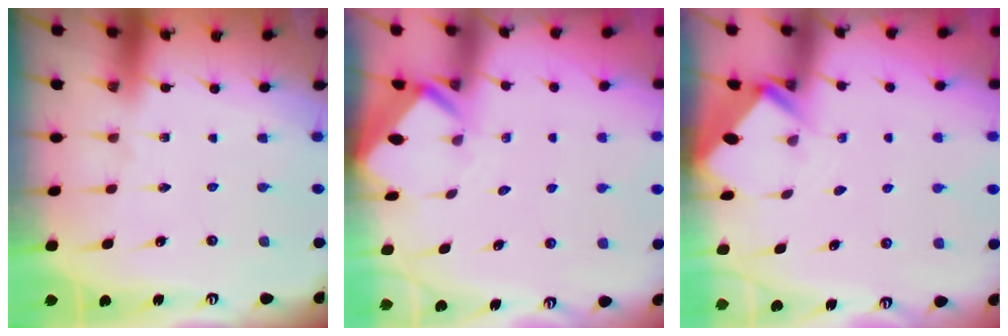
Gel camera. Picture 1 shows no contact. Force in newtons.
{"total": 2.4, "press": 2.4, "slide": 0.1}
{"total": 2.5, "press": 2.5, "slide": 0.2}